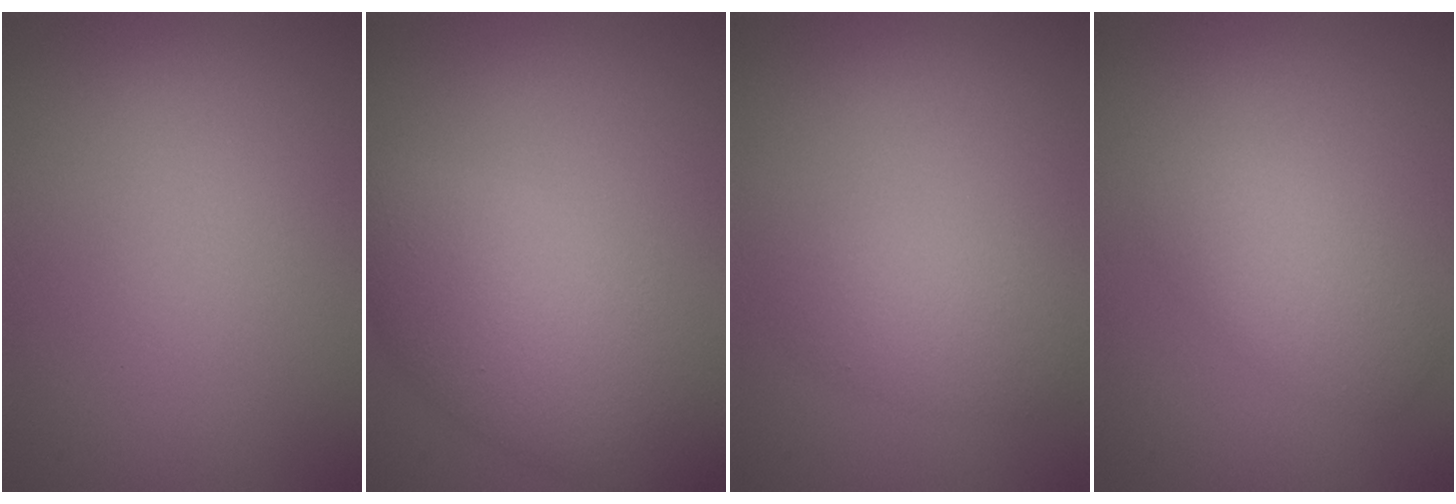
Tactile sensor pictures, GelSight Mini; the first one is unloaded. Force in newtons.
{"total": 7.6, "press": 7.6, "slide": 0.4}
{"total": 2.4, "press": 2.4, "slide": 0.1}
{"total": 2.9, "press": 2.9, "slide": 0.2}